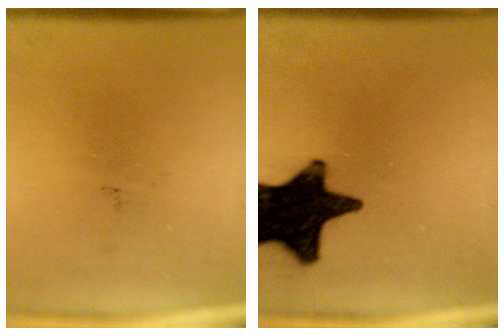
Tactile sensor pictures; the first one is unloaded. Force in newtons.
{"total": 19.0}